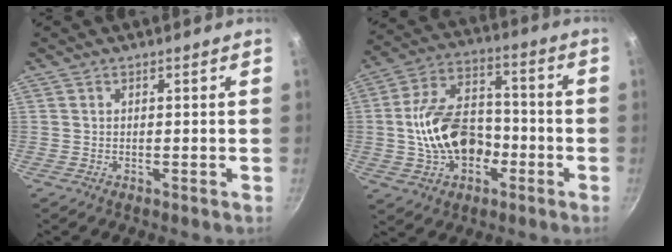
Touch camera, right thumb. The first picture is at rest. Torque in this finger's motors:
{"motor_torque": [-0.25, 0.88, 1.29, -0.11, 0.15]}